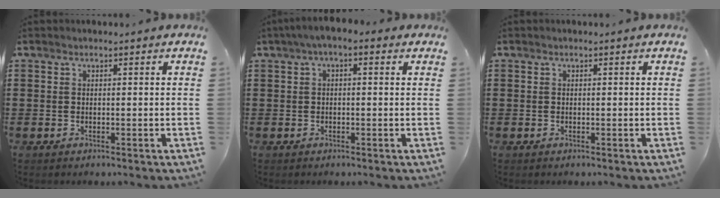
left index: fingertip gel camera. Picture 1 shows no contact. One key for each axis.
{"total": 2.0, "fx": -0.7, "fy": 0.7, "fz": 1.7, "tx": -0.030, "ty": 0.004, "tz": -0.017}
{"total": 0.0}